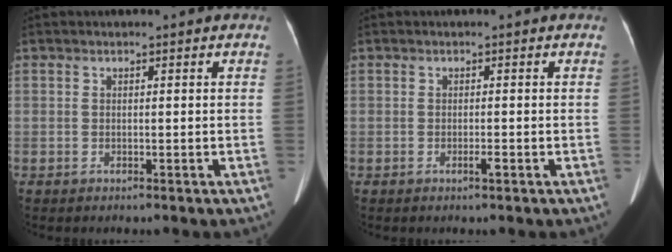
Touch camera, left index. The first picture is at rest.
{"total": 0.9, "force": [-0.5, 0.0, 0.7], "torque": [-0.013, 0.000, -0.010]}